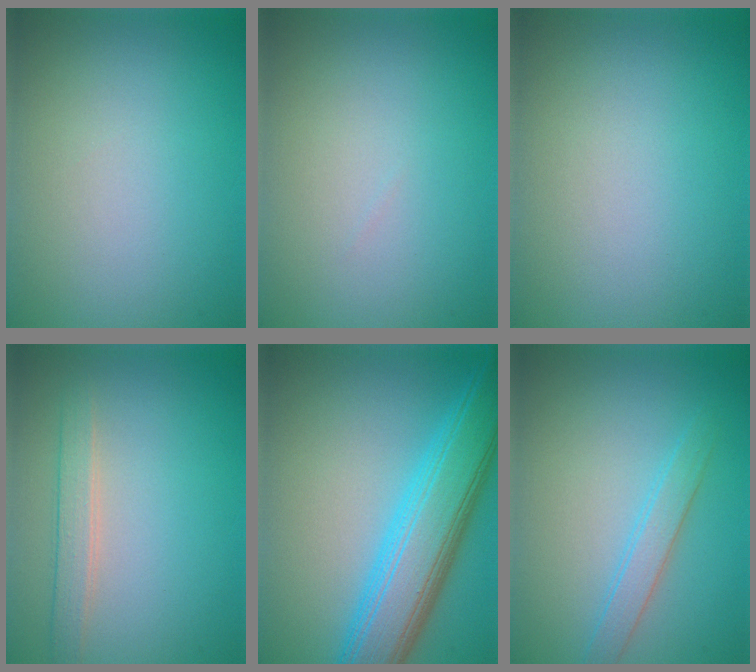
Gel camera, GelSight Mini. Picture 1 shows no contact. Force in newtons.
{"total": 0.0}
{"total": 0.0}
{"total": 2.1, "press": 2.1, "slide": 0.2}
{"total": 8.6, "press": 8.6, "slide": 0.1}
{"total": 2.1, "press": 2.1, "slide": 0.1}